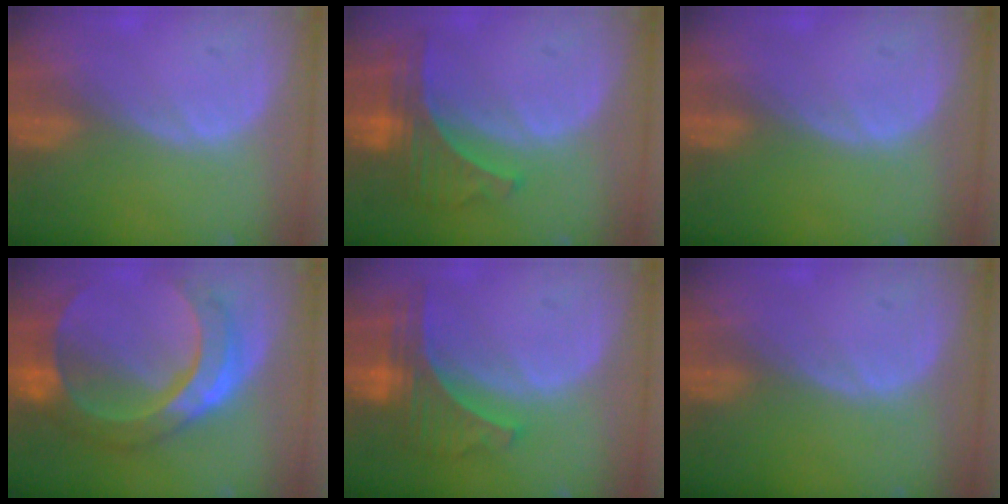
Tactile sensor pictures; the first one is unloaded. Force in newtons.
{"total": 7.4, "press": 6.5, "slide": 3.5}
{"total": 0.0}
{"total": 10.8, "press": 10.7, "slide": 1.0}
{"total": 7.8, "press": 6.8, "slide": 3.8}
{"total": 0.0}